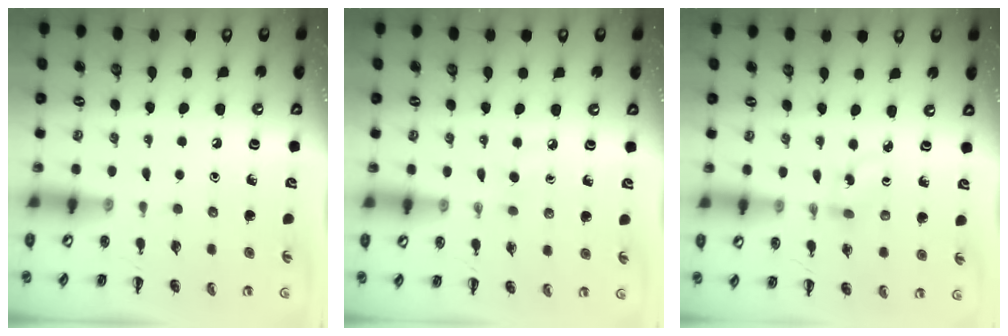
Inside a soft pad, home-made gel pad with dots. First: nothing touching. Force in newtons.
{"total": 2.4, "press": 2.2, "slide": 1.0}
{"total": 2.6, "press": 2.3, "slide": 1.1}